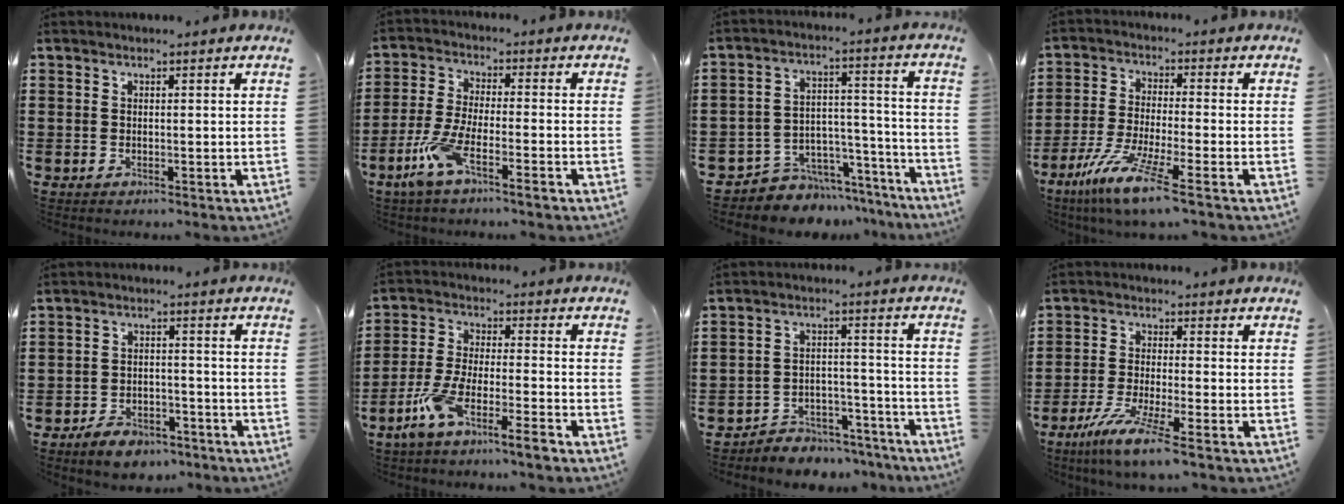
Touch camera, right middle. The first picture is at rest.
{"total": 7.2, "force": [-4.4, 1.3, 5.5], "torque": [-0.129, -0.013, -0.086]}
{"total": 5.8, "force": [-5.1, 2.7, -0.3], "torque": [-0.001, 0.016, -0.100]}
{"total": 8.3, "force": [-5.9, 0.0, 5.9], "torque": [-0.128, -0.019, -0.114]}
{"total": 4.4, "force": [-4.0, 1.4, 1.2], "torque": [-0.020, 0.011, -0.077]}
{"total": 7.9, "force": [-6.2, 0.4, 4.9], "torque": [-0.118, -0.013, -0.124]}
{"total": 5.0, "force": [-4.9, 1.2, 0.1], "torque": [-0.003, 0.016, -0.101]}
{"total": 6.7, "force": [-4.9, 0.1, 4.6], "torque": [-0.099, -0.016, -0.093]}